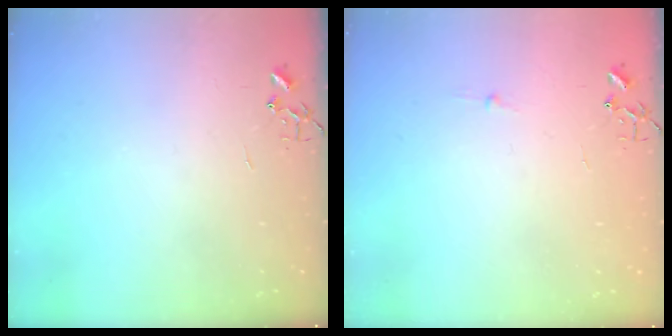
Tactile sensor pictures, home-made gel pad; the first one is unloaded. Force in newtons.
{"total": 2.8, "press": 2.8, "slide": 0.3}